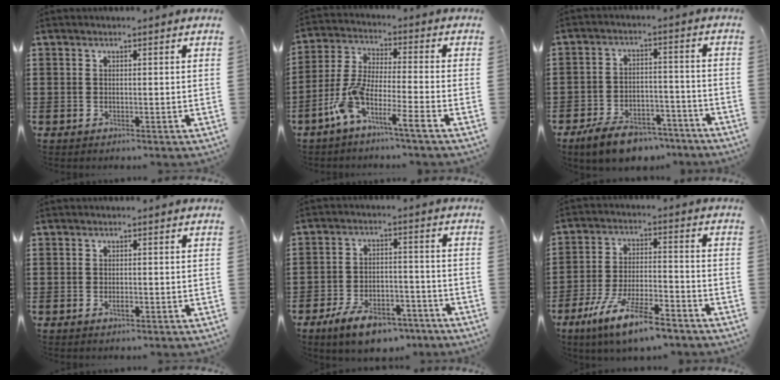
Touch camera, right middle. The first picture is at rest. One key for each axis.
{"total": 7.5, "fx": -5.6, "fy": 0.3, "fz": 4.9, "tx": -0.124, "ty": -0.013, "tz": -0.116}
{"total": 7.1, "fx": -6.3, "fy": 2.1, "fz": 2.4, "tx": -0.042, "ty": 0.019, "tz": -0.119}
{"total": 1.0, "fx": -0.4, "fy": 0.4, "fz": 0.8, "tx": -0.018, "ty": -0.003, "tz": -0.007}
{"total": 7.4, "fx": -5.9, "fy": 2.6, "fz": 3.6, "tx": -0.070, "ty": 0.016, "tz": -0.110}
{"total": 9.7, "fx": -7.4, "fy": 1.5, "fz": 6.1, "tx": -0.131, "ty": 0.004, "tz": -0.145}